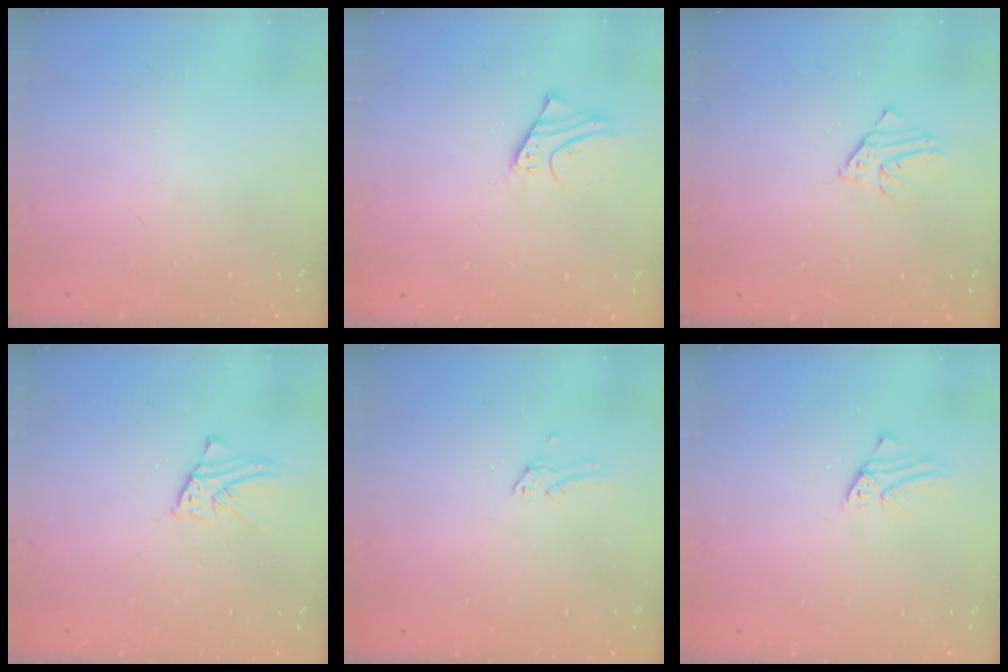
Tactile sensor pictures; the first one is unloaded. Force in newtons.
{"total": 2.4, "press": 2.4, "slide": 0.1}
{"total": 3.2, "press": 3.1, "slide": 0.3}
{"total": 3.2, "press": 3.2, "slide": 0.3}
{"total": 0.0}
{"total": 1.4, "press": 1.4, "slide": 0.1}